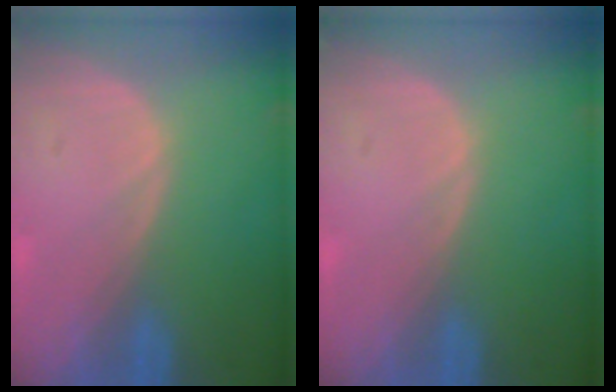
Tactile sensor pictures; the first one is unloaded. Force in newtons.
{"total": 0.0}